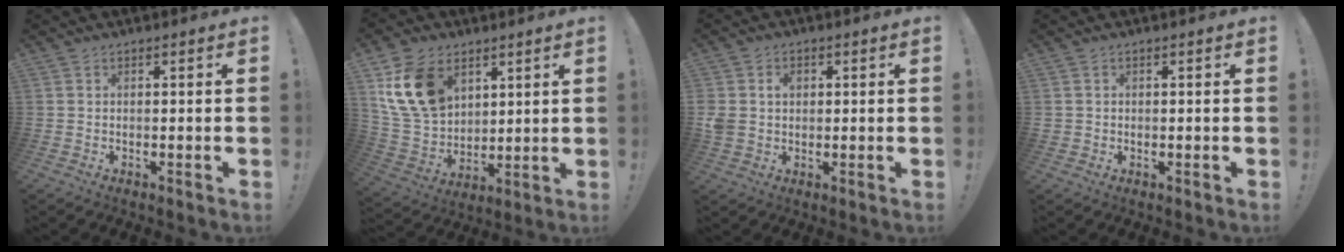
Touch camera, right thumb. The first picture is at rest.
{"total": 16.8, "force": [7.6, 11.6, 9.6], "torque": [-0.179, -0.027, 0.150]}
{"total": 4.7, "force": [0.6, 4.0, 2.4], "torque": [-0.043, 0.006, 0.013]}
{"total": 1.1, "force": [0.0, 1.1, 0.1], "torque": [-0.008, 0.005, 0.002]}